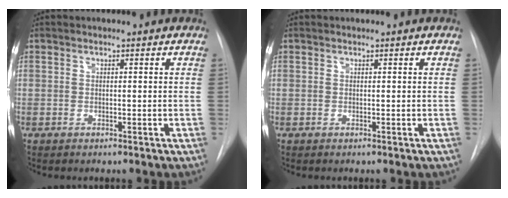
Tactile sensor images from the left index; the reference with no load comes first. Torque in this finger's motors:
{"motor_torque": [0.03, -0.01, -0.03, 0.00]}